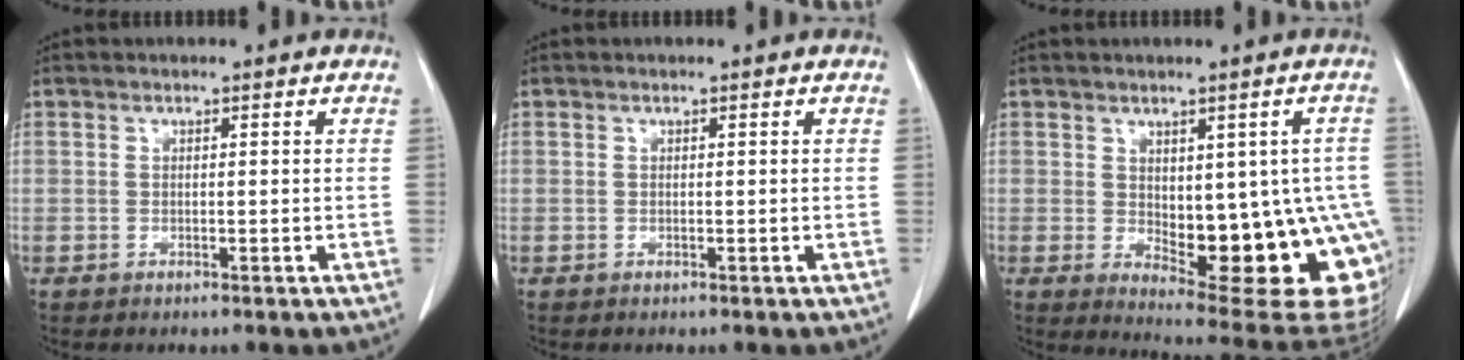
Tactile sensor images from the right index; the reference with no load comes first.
{"total": 0.0}
{"total": 17.8, "force": [-3.2, 6.7, 16.2], "torque": [-0.136, 0.008, -0.016]}